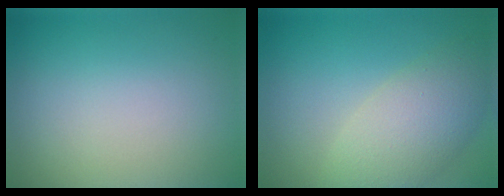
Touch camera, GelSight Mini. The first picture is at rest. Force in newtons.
{"total": 5.5, "press": 5.5, "slide": 0.4}